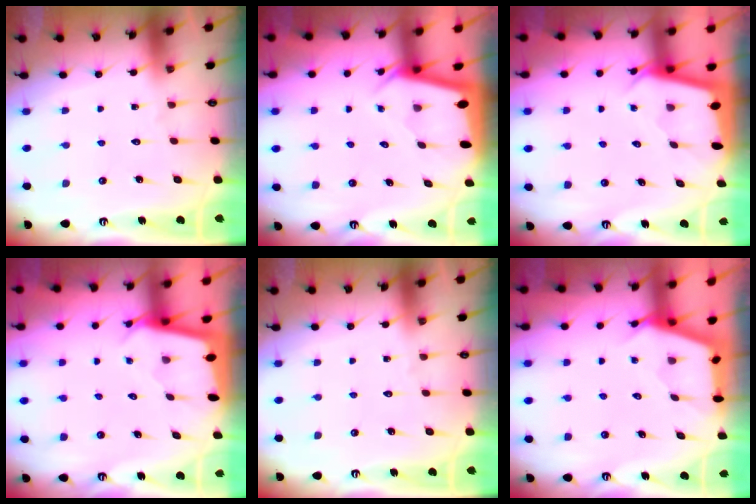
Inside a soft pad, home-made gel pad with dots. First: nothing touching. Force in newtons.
{"total": 1.9, "press": 1.9, "slide": 0.1}
{"total": 2.1, "press": 2.1, "slide": 0.2}
{"total": 2.3, "press": 2.3, "slide": 0.1}
{"total": 0.0}
{"total": 2.7, "press": 2.7, "slide": 0.4}